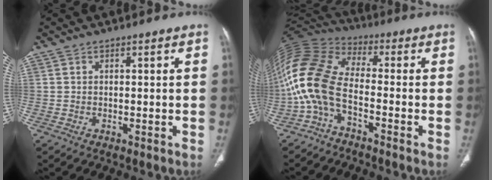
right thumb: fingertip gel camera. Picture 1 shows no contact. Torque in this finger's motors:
{"motor_torque": [0.02, 1.52, 2.06, -0.72, 0.27]}